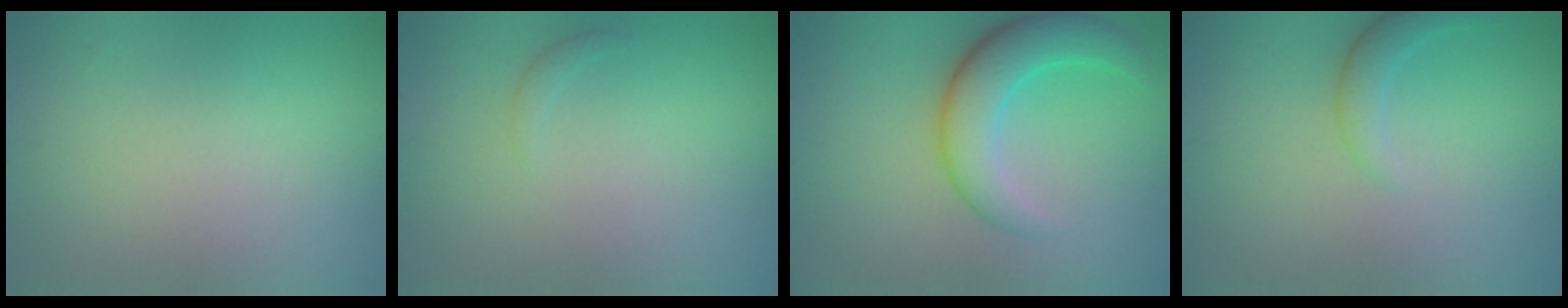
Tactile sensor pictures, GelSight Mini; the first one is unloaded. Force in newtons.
{"total": 0.6, "press": 0.6, "slide": 0.0}
{"total": 5.1, "press": 5.1, "slide": 0.2}
{"total": 1.7, "press": 1.7, "slide": 0.1}